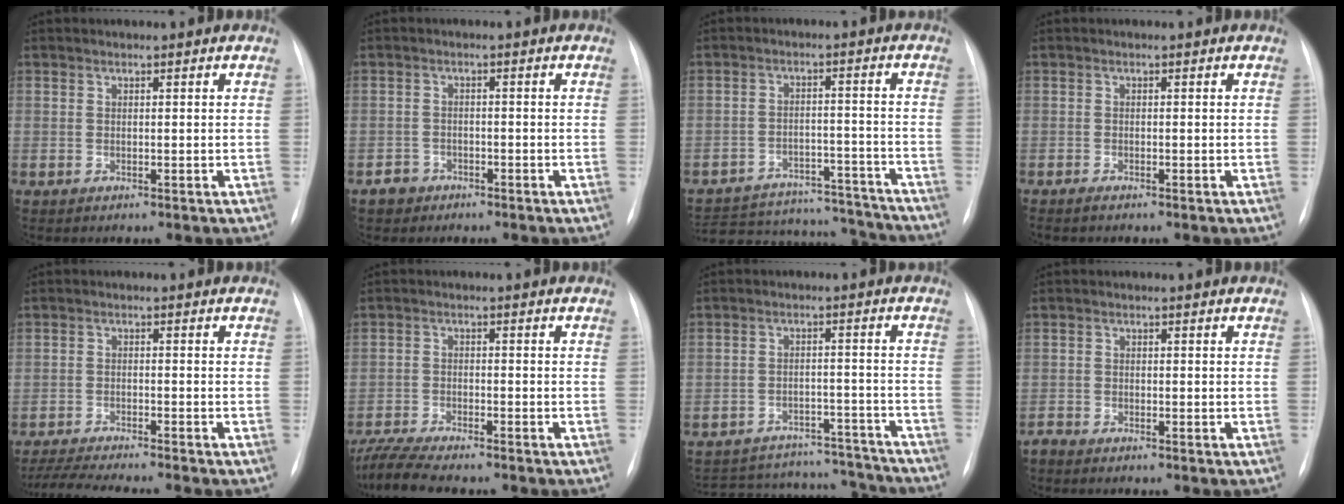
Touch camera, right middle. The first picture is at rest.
{"total": 2.4, "force": [-1.6, 1.8, -0.2], "torque": [0.000, 0.008, -0.029]}
{"total": 21.3, "force": [-20.0, 5.2, 5.2], "torque": [-0.102, 0.013, -0.269]}
{"total": 1.1, "force": [-0.9, 0.1, 0.6], "torque": [-0.018, -0.003, -0.016]}
{"total": 9.6, "force": [-8.7, -0.7, 4.1], "torque": [-0.062, -0.015, -0.141]}
{"total": 9.0, "force": [-7.9, 0.9, 4.1], "torque": [-0.076, -0.015, -0.132]}
{"total": 18.6, "force": [-17.6, 4.8, 3.6], "torque": [-0.077, 0.020, -0.230]}
{"total": 1.6, "force": [-1.6, 0.2, 0.4], "torque": [-0.007, -0.004, -0.025]}